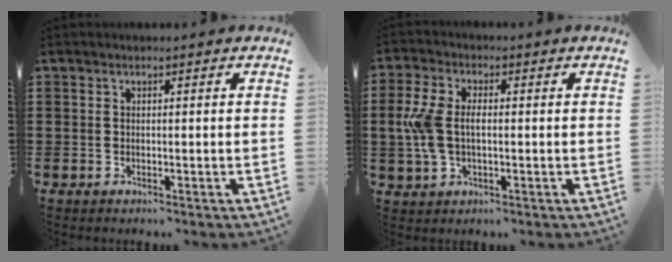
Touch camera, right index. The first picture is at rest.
{"total": 6.3, "force": [0.0, 3.6, 5.2], "torque": [-0.137, -0.002, -0.010]}